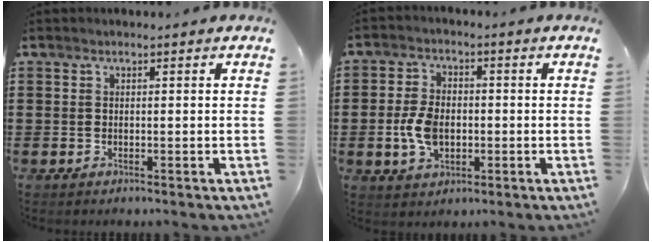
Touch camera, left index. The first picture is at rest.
{"total": 6.5, "force": [-1.0, 4.1, 5.0], "torque": [-0.124, -0.002, -0.024]}